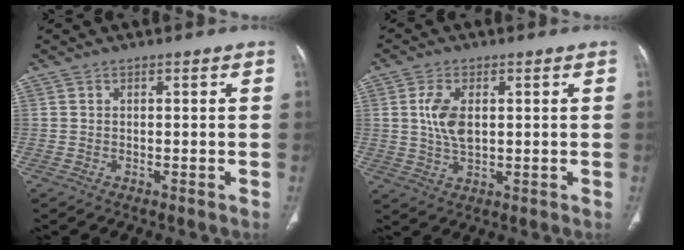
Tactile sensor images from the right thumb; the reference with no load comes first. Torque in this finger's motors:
{"motor_torque": [0.44, 1.74, 0.93, 0.09, 0.04]}